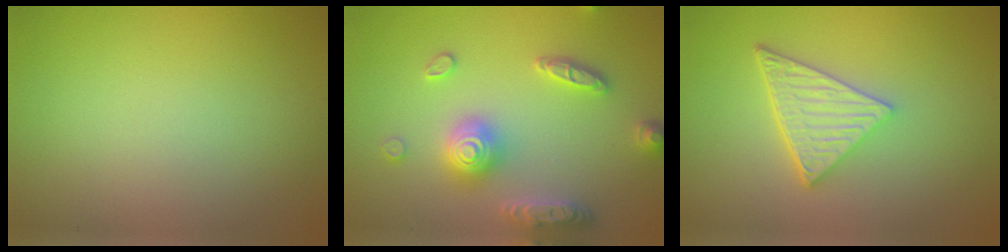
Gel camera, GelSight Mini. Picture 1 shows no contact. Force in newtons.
{"total": 5.4, "press": 5.3, "slide": 0.9}
{"total": 4.9, "press": 3.5, "slide": 3.5}